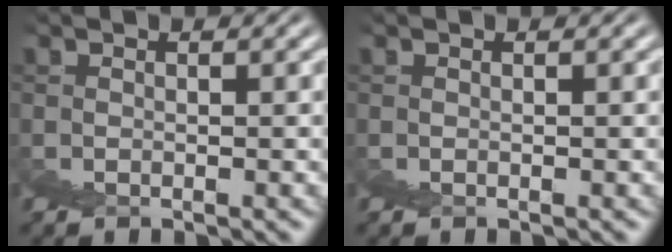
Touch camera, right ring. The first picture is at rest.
{"total": 0.0}